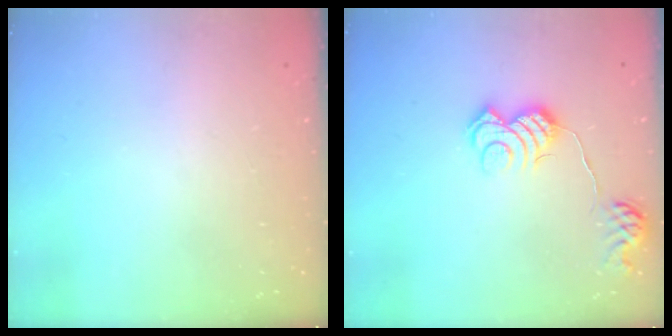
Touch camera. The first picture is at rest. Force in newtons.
{"total": 11.2, "press": 11.2, "slide": 0.1}